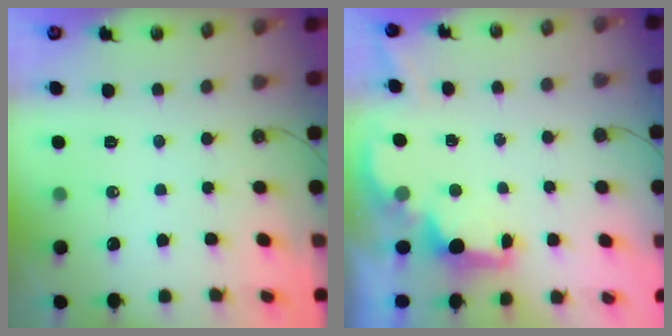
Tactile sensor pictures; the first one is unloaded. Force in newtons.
{"total": 2.0, "press": 1.8, "slide": 0.8}